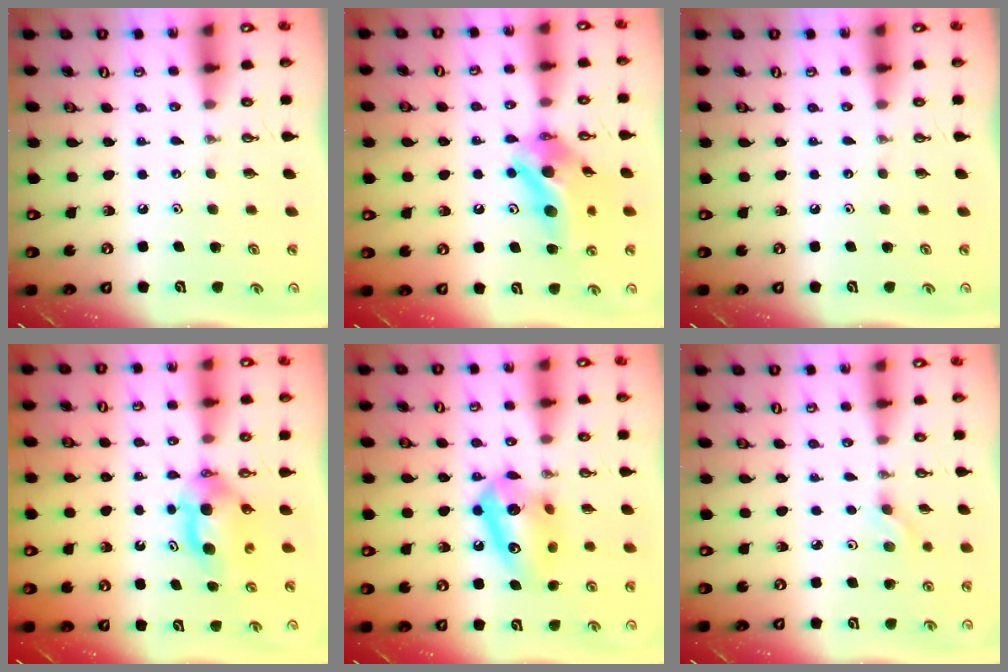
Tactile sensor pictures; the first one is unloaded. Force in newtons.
{"total": 12.8, "press": 12.4, "slide": 3.0}
{"total": 0.0}
{"total": 6.1, "press": 5.9, "slide": 1.8}
{"total": 12.7, "press": 12.6, "slide": 1.6}
{"total": 3.0, "press": 2.6, "slide": 1.5}